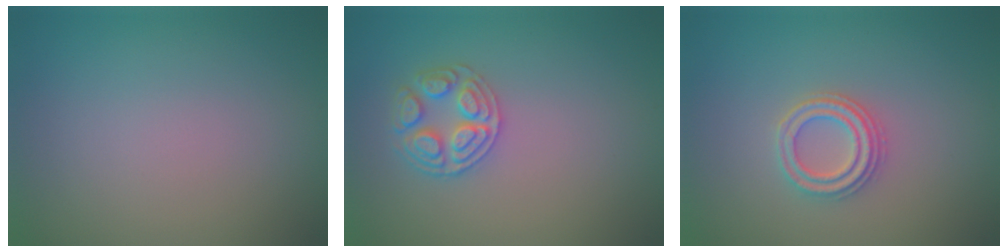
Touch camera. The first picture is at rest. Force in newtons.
{"total": 3.0, "press": 3.0, "slide": 0.5}
{"total": 2.7, "press": 2.6, "slide": 1.0}